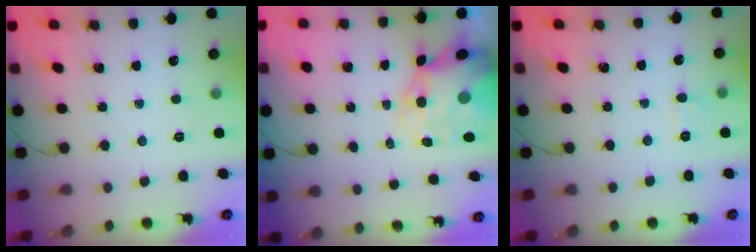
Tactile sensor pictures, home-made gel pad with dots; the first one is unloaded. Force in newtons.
{"total": 12.9, "press": 12.4, "slide": 3.7}
{"total": 4.8, "press": 4.6, "slide": 1.3}